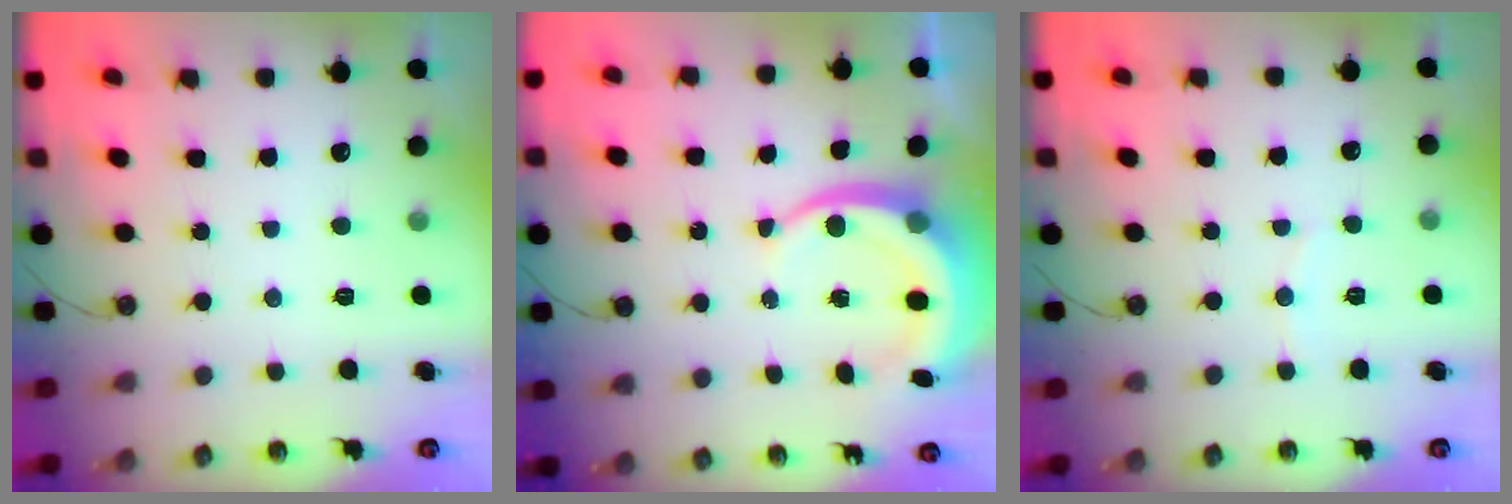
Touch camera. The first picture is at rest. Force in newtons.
{"total": 9.4, "press": 9.3, "slide": 1.7}
{"total": 3.1, "press": 3.1, "slide": 0.3}